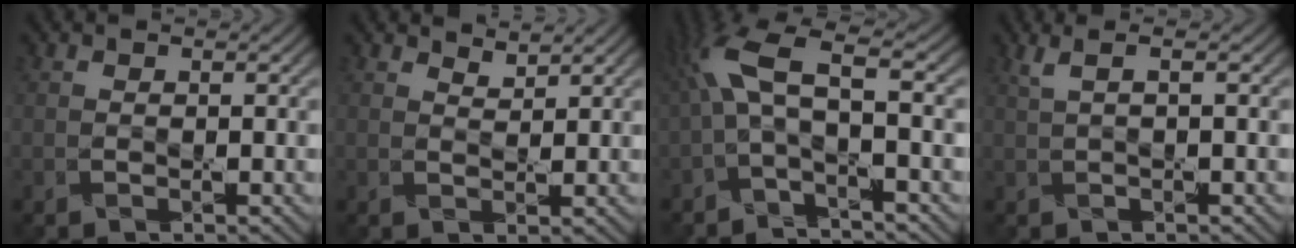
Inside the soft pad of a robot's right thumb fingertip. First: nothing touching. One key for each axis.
{"total": 1.8, "fx": 1.7, "fy": 0.2, "fz": 0.5, "tx": -0.017, "ty": 0.000, "tz": 0.038}
{"total": 7.9, "fx": -0.5, "fy": 2.4, "fz": 7.5, "tx": -0.169, "ty": 0.027, "tz": -0.028}
{"total": 2.0, "fx": 0.7, "fy": 0.1, "fz": 1.9, "tx": -0.042, "ty": 0.011, "tz": 0.015}